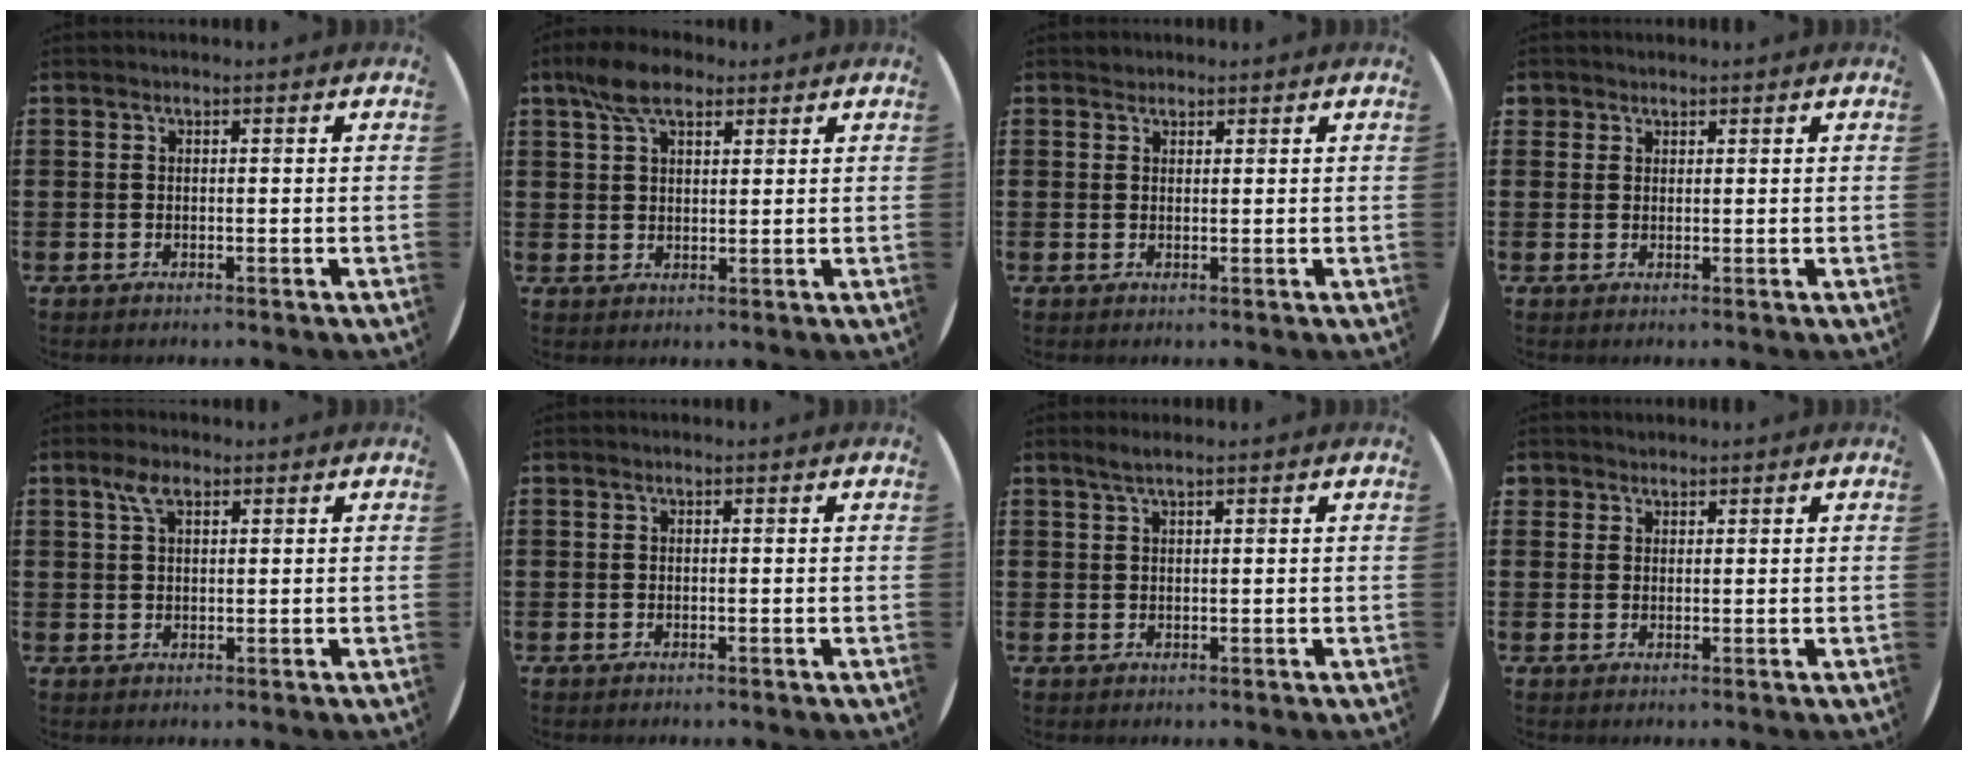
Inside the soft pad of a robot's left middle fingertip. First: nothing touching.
{"total": 6.3, "force": [4.4, 3.3, 3.1], "torque": [-0.066, 0.004, 0.083]}
{"total": 0.9, "force": [0.9, 0.3, -0.1], "torque": [0.000, 0.002, 0.018]}
{"total": 1.3, "force": [1.1, 0.7, 0.0], "torque": [-0.003, 0.002, 0.023]}
{"total": 3.2, "force": [2.0, 1.5, 2.0], "torque": [-0.045, 0.008, 0.037]}
{"total": 0.0}
{"total": 1.6, "force": [1.2, 0.0, 1.1], "torque": [-0.022, 0.002, 0.021]}
{"total": 1.5, "force": [1.3, 0.6, -0.1], "torque": [-0.001, 0.003, 0.027]}